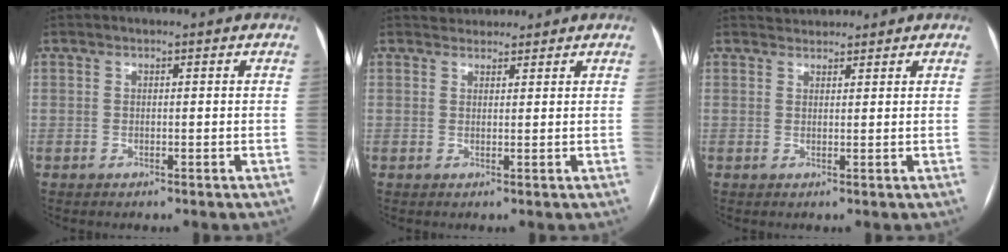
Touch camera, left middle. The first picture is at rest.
{"total": 2.4, "force": [2.2, 0.9, -0.1], "torque": [0.003, 0.016, 0.035]}
{"total": 2.1, "force": [2.0, 0.5, -0.3], "torque": [0.001, 0.017, 0.034]}